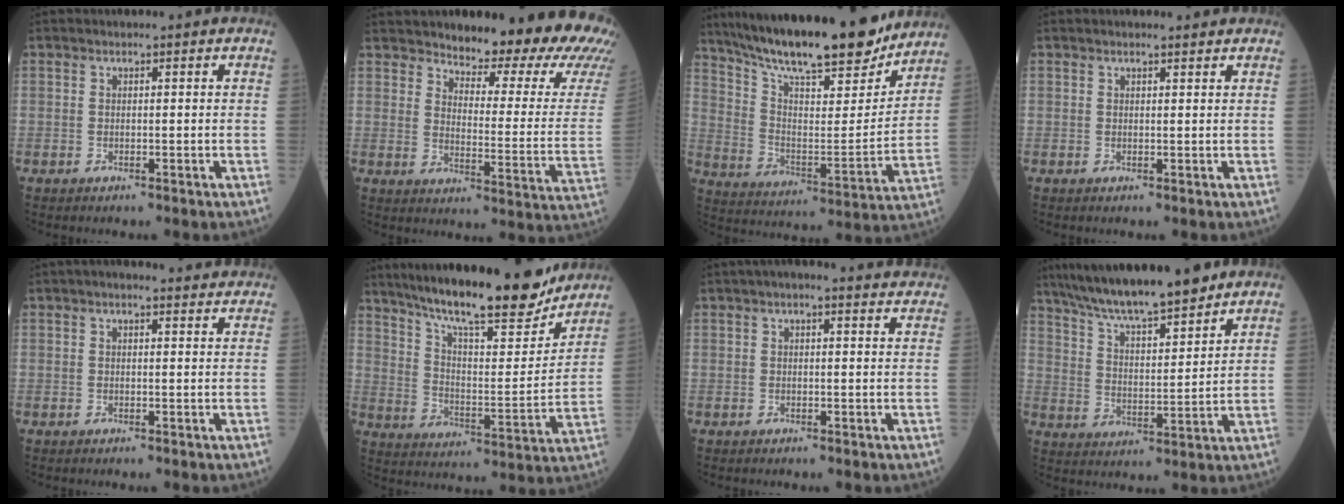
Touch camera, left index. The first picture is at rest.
{"total": 20.5, "force": [17.9, 3.2, 9.4], "torque": [-0.118, -0.083, 0.209]}
{"total": 24.3, "force": [20.8, 4.0, 11.9], "torque": [-0.206, -0.008, 0.317]}
{"total": 1.5, "force": [1.5, 0.1, 0.4], "torque": [-0.011, 0.005, 0.021]}
{"total": 4.5, "force": [3.8, 1.2, 2.2], "torque": [-0.034, 0.028, 0.044]}
{"total": 22.7, "force": [19.2, 3.4, 11.6], "torque": [-0.194, -0.001, 0.288]}
{"total": 6.7, "force": [5.5, 1.4, 3.6], "torque": [-0.050, 0.032, 0.061]}
{"total": 16.0, "force": [13.6, 2.0, 8.2], "torque": [-0.139, 0.017, 0.232]}